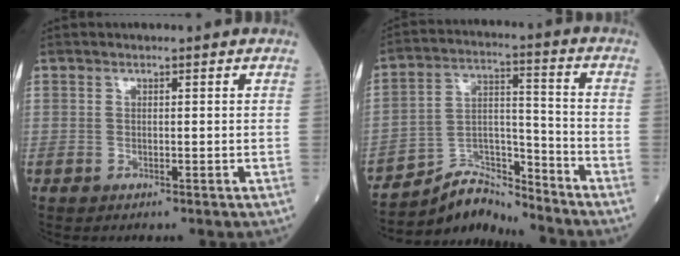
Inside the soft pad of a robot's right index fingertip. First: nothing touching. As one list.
[{"total": 9.2, "force": [-9.1, 1.4, 0.3], "torque": [-0.009, 0.038, -0.167]}]